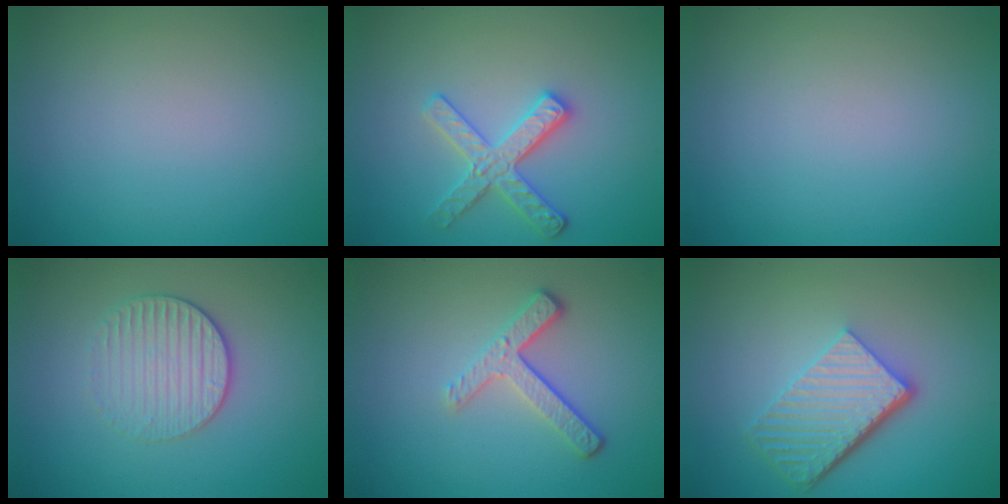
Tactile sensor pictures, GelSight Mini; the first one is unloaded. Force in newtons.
{"total": 3.2, "press": 3.0, "slide": 1.0}
{"total": 0.0}
{"total": 3.1, "press": 2.7, "slide": 1.5}
{"total": 3.4, "press": 2.5, "slide": 2.3}
{"total": 5.7, "press": 3.9, "slide": 4.2}